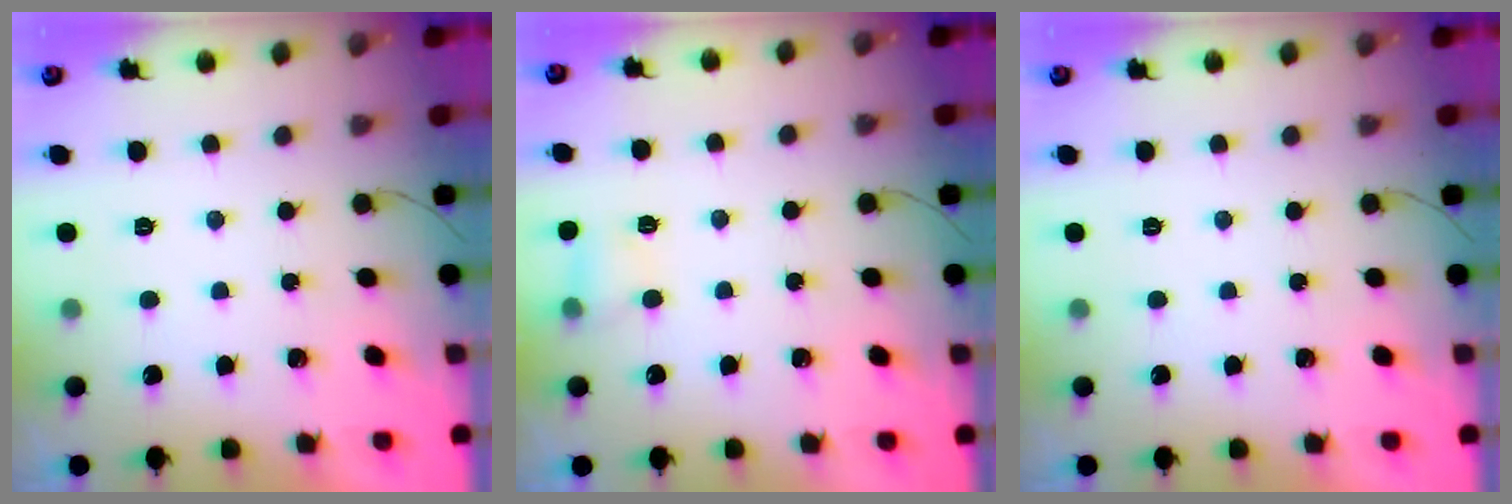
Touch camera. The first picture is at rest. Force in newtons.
{"total": 4.1, "press": 3.9, "slide": 1.3}
{"total": 0.0}